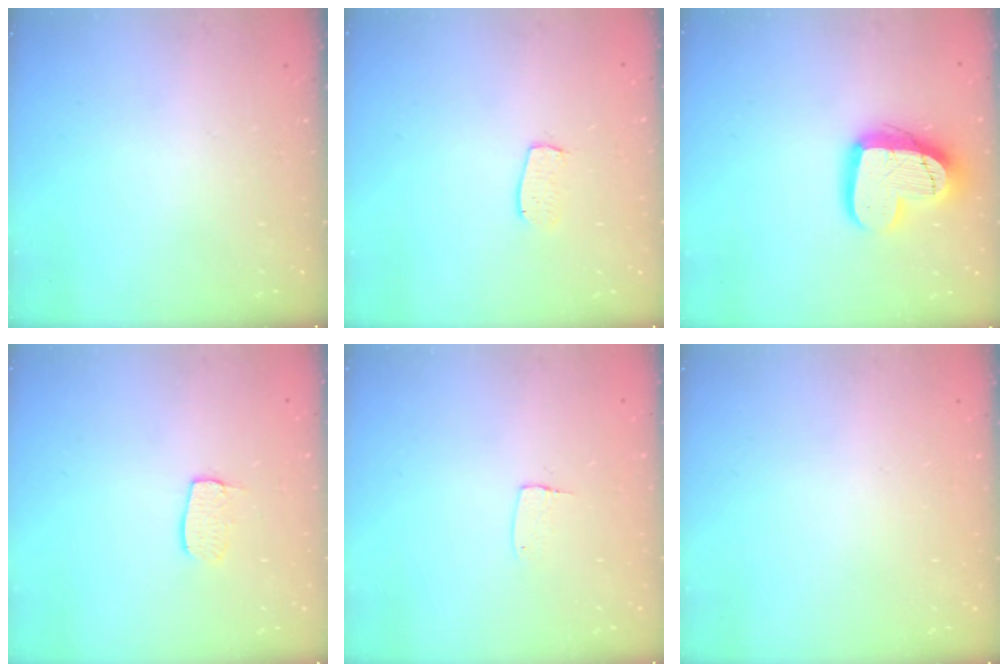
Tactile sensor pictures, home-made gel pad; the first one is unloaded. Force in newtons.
{"total": 5.5, "press": 5.5, "slide": 0.3}
{"total": 16.1, "press": 16.1, "slide": 1.0}
{"total": 6.8, "press": 6.8, "slide": 0.4}
{"total": 4.3, "press": 4.3, "slide": 0.4}
{"total": 0.0}